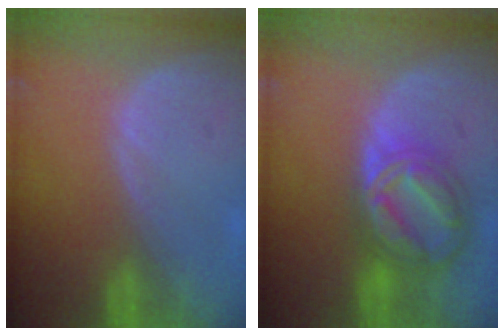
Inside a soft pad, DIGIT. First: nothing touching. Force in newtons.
{"total": 8.9, "press": 8.8, "slide": 0.7}